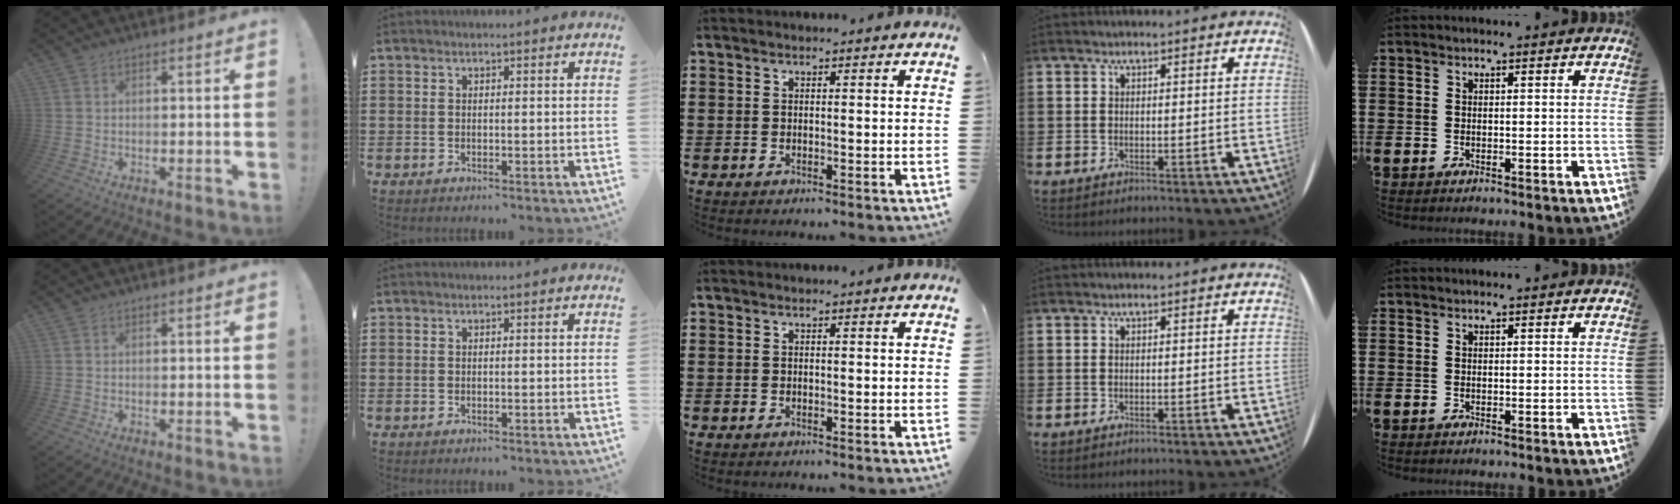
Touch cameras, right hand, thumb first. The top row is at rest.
{}